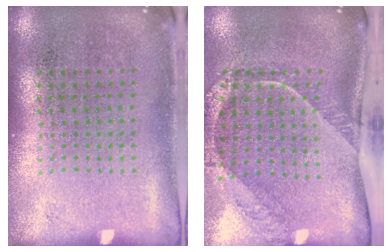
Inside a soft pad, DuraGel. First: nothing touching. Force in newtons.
{"total": 2.7, "press": 1.8, "slide": 1.9}